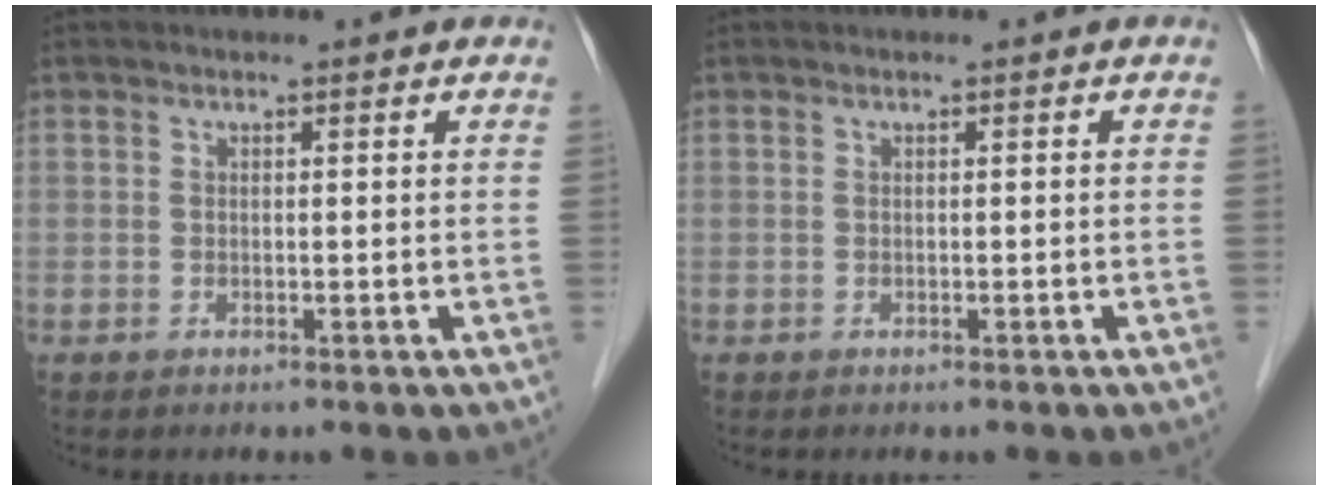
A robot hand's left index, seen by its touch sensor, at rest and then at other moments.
{"total": 0.0}